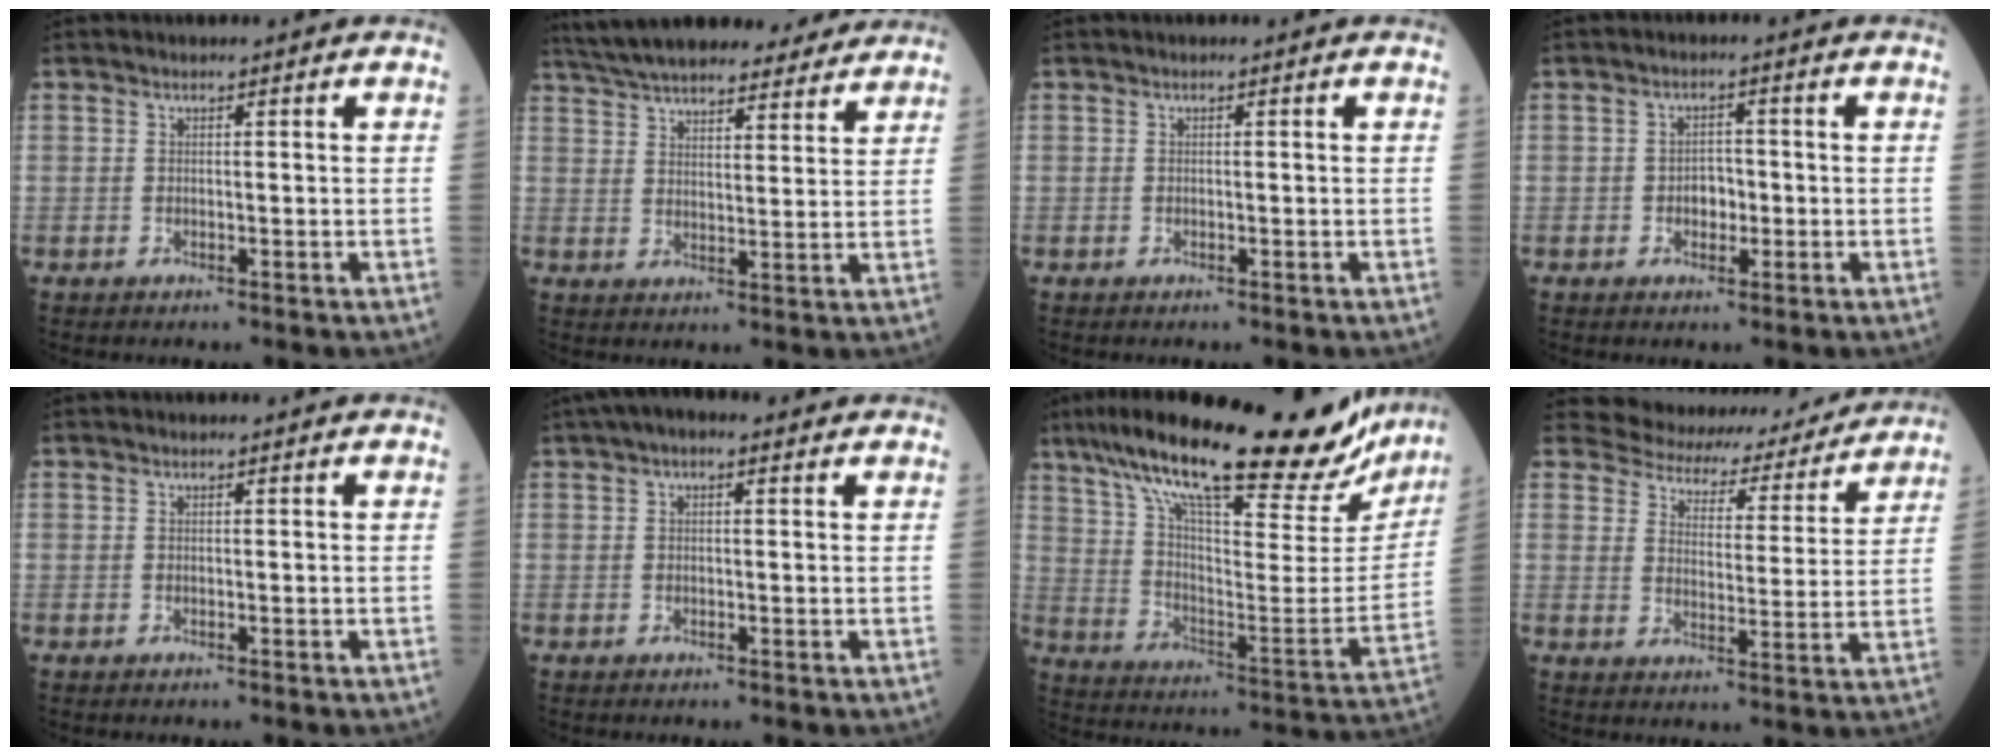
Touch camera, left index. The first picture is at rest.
{"total": 23.2, "force": [20.5, 5.5, 9.5], "torque": [-0.173, 0.032, 0.290]}
{"total": 0.0}
{"total": 2.7, "force": [-0.6, 1.9, 1.9], "torque": [-0.027, 0.006, -0.010]}
{"total": 0.0}
{"total": 4.6, "force": [2.8, 1.7, 3.3], "torque": [-0.062, 0.034, 0.040]}
{"total": 31.0, "force": [24.7, 6.6, 17.6], "torque": [-0.290, -0.009, 0.347]}
{"total": 15.4, "force": [14.1, 5.3, 2.9], "torque": [-0.028, 0.000, 0.167]}